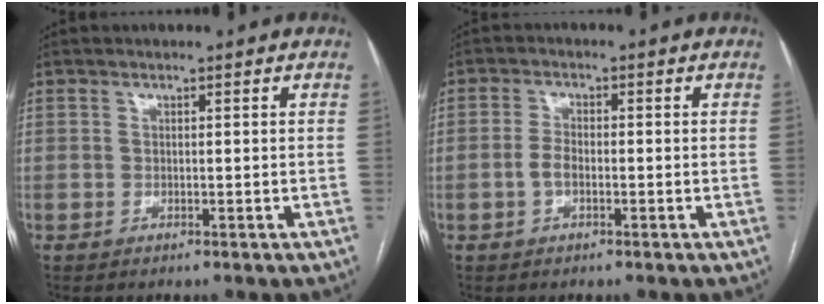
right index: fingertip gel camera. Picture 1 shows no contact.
{"total": 2.7, "force": [-0.7, 1.3, 2.2], "torque": [-0.048, 0.005, -0.015]}